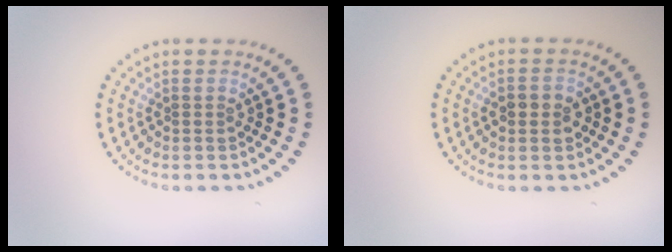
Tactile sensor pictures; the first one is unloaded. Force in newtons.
{"total": 2.5, "press": 2.5, "slide": 0.2}